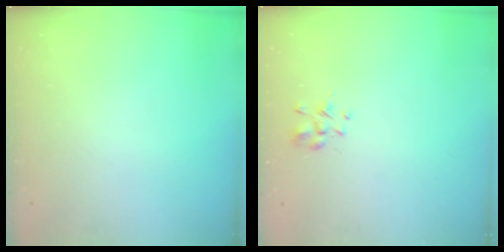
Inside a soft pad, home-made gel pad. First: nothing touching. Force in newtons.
{"total": 2.3, "press": 2.1, "slide": 0.9}